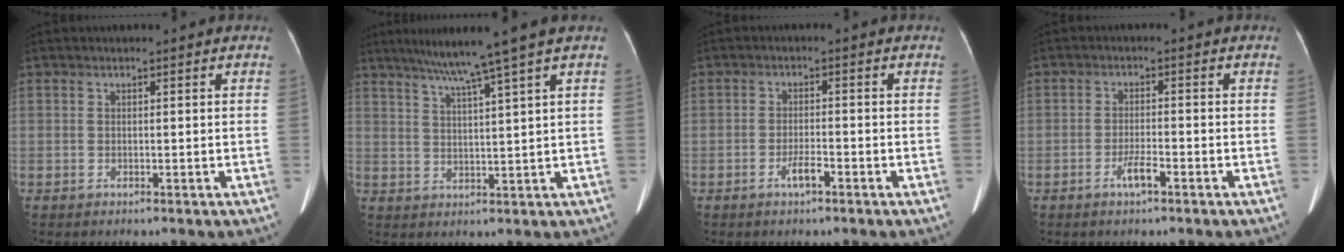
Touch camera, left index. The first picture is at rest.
{"total": 7.8, "force": [5.7, -2.3, 4.8], "torque": [-0.076, 0.008, 0.093]}
{"total": 2.6, "force": [-1.6, 0.4, 2.0], "torque": [-0.037, 0.000, -0.032]}
{"total": 2.9, "force": [-1.8, 0.3, 2.3], "torque": [-0.044, -0.001, -0.035]}